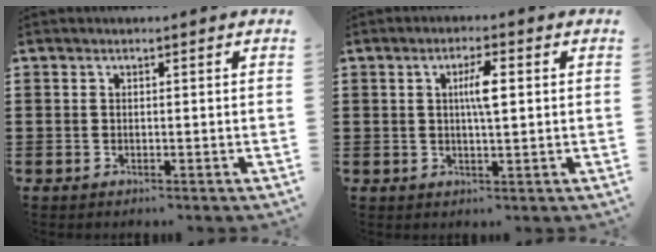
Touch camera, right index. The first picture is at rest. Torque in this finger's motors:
{"motor_torque": [0.39, -0.36, 0.22, 0.08]}